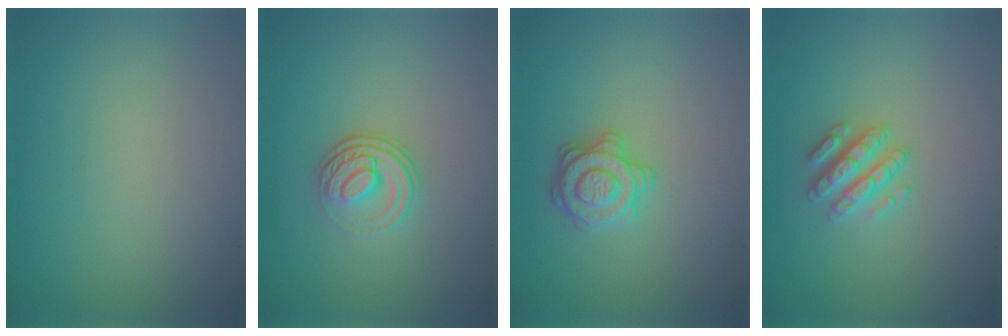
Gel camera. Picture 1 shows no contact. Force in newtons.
{"total": 3.6, "press": 2.5, "slide": 2.6}
{"total": 2.9, "press": 2.8, "slide": 0.4}
{"total": 2.7, "press": 2.5, "slide": 1.2}